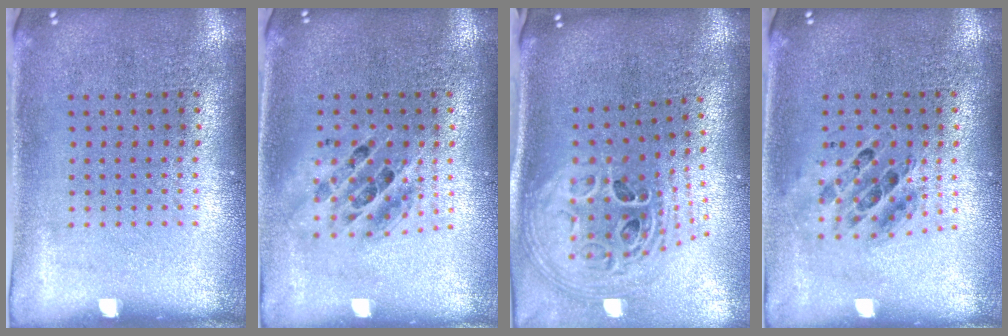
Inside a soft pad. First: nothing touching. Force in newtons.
{"total": 1.4, "press": 1.2, "slide": 0.7}
{"total": 2.8, "press": 2.0, "slide": 2.0}
{"total": 0.7, "press": 0.7, "slide": 0.1}